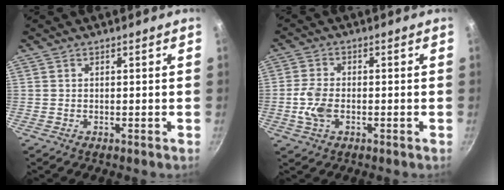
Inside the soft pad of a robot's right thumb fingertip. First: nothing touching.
{"total": 5.9, "force": [-1.2, 3.5, 4.6], "torque": [-0.097, 0.009, -0.028]}